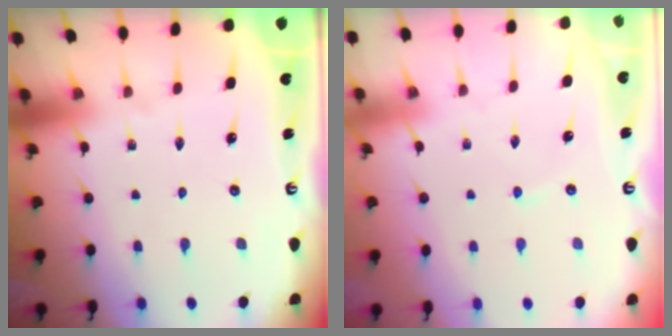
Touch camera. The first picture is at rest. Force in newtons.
{"total": 1.7, "press": 1.7, "slide": 0.3}